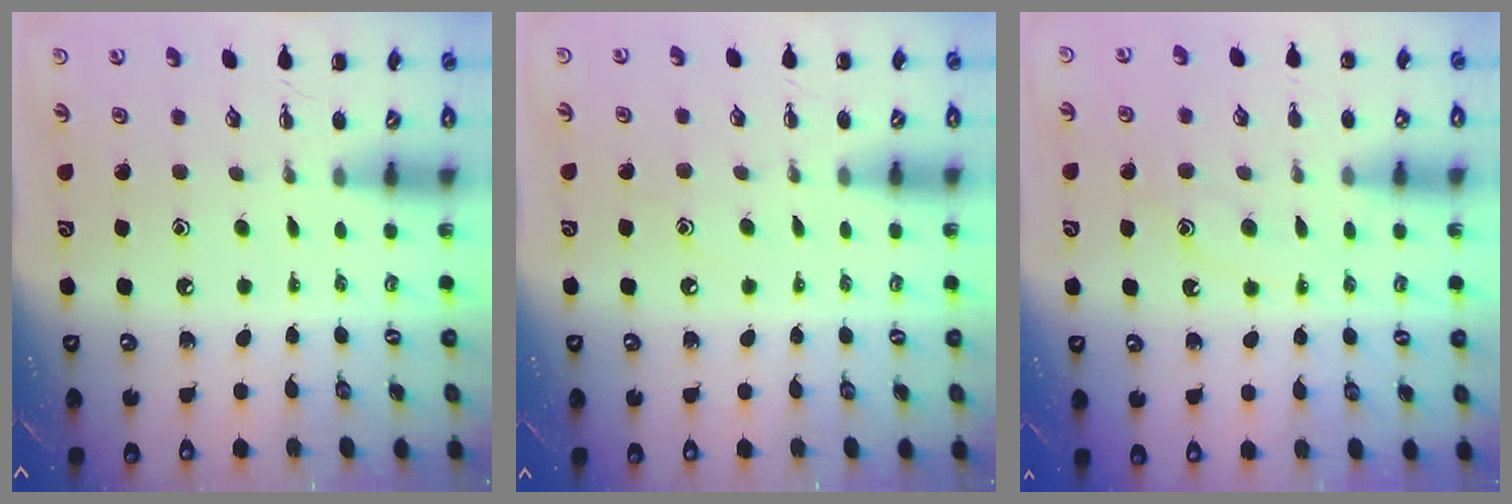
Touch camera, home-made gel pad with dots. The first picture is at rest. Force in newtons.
{"total": 6.8, "press": 6.6, "slide": 1.7}
{"total": 12.3, "press": 12.2, "slide": 0.8}